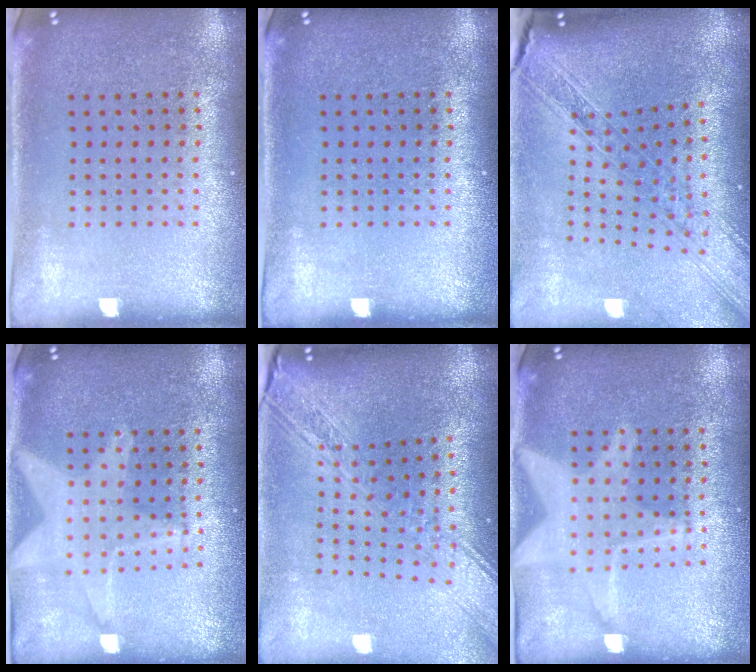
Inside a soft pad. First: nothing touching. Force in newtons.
{"total": 0.0}
{"total": 2.3, "press": 1.9, "slide": 1.2}
{"total": 1.9, "press": 1.7, "slide": 0.9}
{"total": 3.1, "press": 2.3, "slide": 2.0}
{"total": 3.1, "press": 3.1, "slide": 0.5}